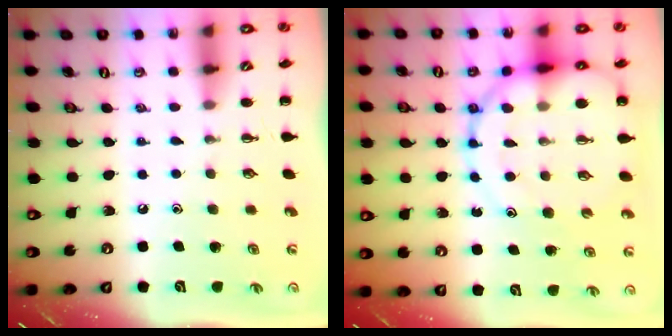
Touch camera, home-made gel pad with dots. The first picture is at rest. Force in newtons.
{"total": 17.2, "press": 17.0, "slide": 3.1}